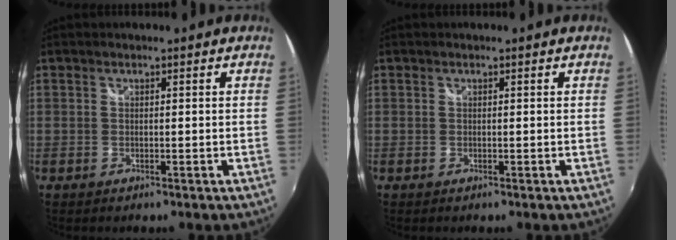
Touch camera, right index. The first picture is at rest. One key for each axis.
{"total": 0.0}